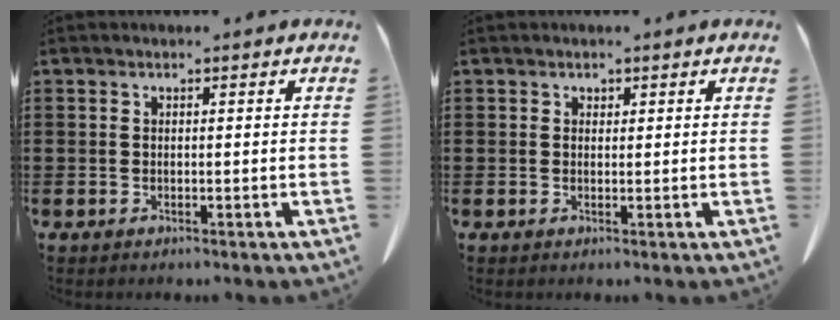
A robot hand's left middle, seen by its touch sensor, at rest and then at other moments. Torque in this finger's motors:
{"motor_torque": [-0.95, 1.19, -0.19, -0.06]}